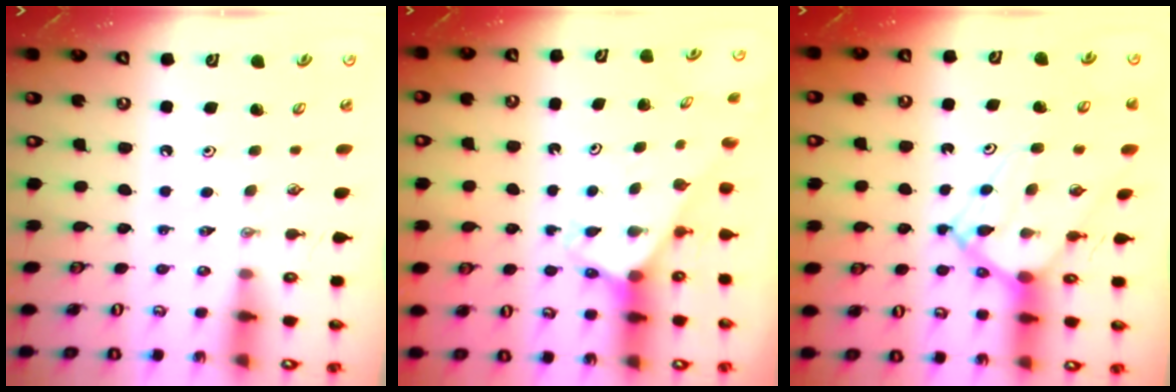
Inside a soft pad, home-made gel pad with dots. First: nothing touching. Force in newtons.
{"total": 2.7, "press": 2.7, "slide": 0.1}
{"total": 12.3, "press": 12.2, "slide": 1.2}